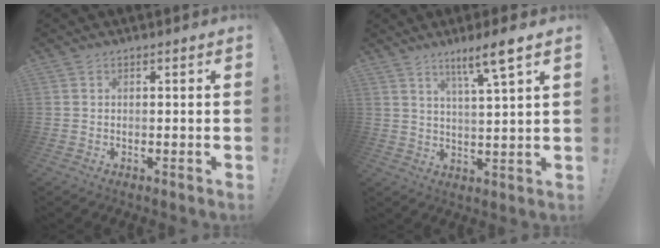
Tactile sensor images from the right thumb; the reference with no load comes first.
{"total": 8.3, "force": [5.1, -0.1, 6.6], "torque": [-0.098, -0.031, 0.078]}